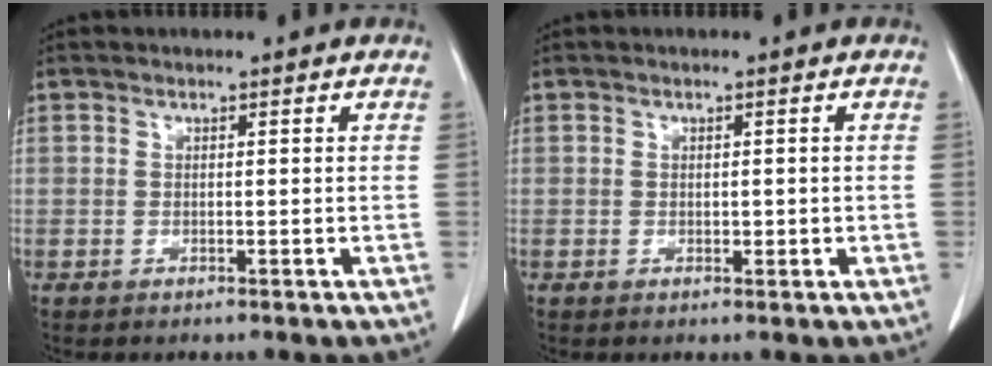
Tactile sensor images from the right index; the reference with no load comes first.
{"total": 1.0, "force": [-0.2, 0.6, 0.7], "torque": [-0.009, 0.000, 0.000]}